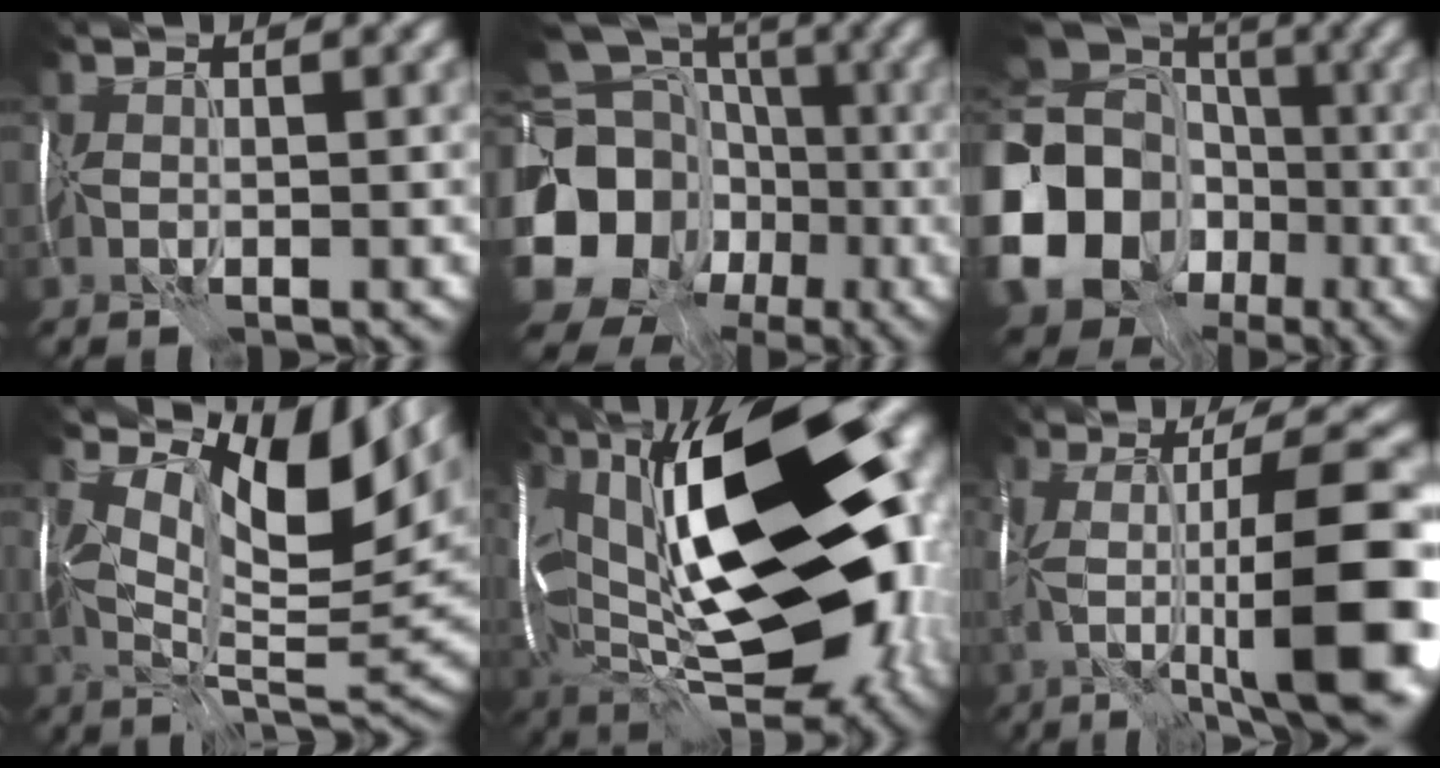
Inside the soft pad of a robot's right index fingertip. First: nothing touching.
{"total": 18.1, "force": [-3.3, 15.2, 9.1], "torque": [-0.177, -0.004, -0.065]}
{"total": 19.9, "force": [-4.5, 16.6, 10.1], "torque": [-0.227, -0.021, -0.095]}
{"total": 13.8, "force": [5.1, 5.8, 11.4], "torque": [-0.194, 0.003, 0.094]}
{"total": 22.7, "force": [3.7, 11.5, 19.2], "torque": [-0.373, -0.007, 0.068]}
{"total": 14.3, "force": [-2.3, 3.2, 13.8], "torque": [-0.208, 0.013, -0.027]}